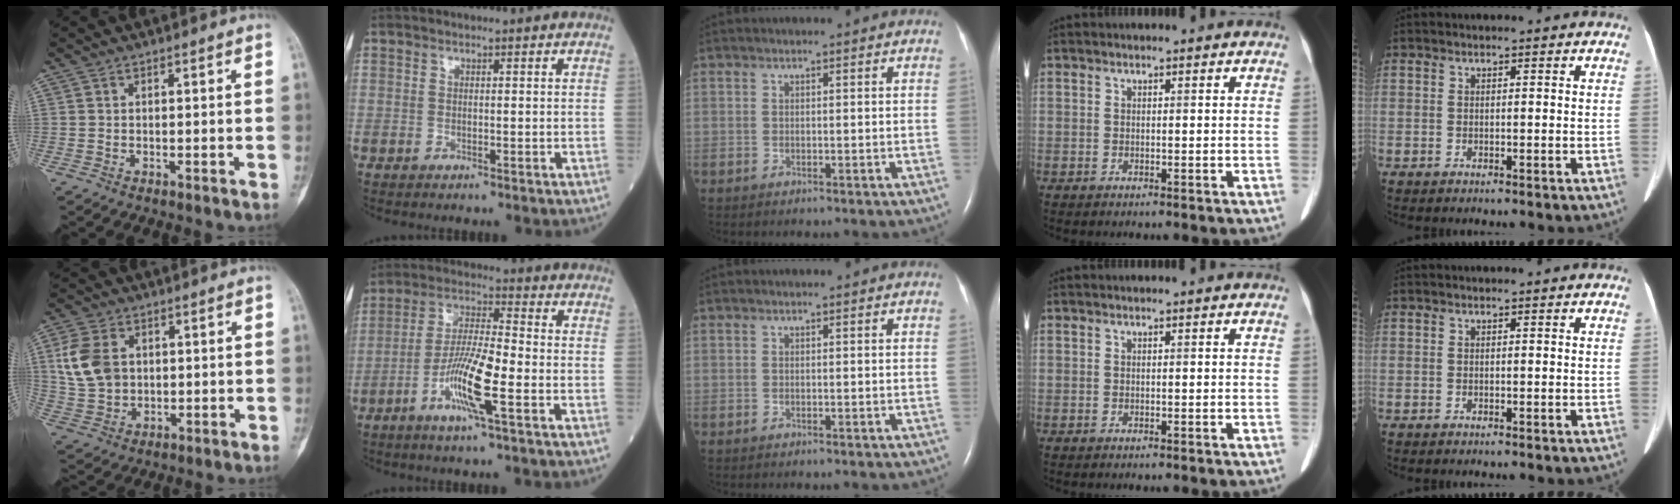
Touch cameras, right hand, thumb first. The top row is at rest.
{"thumb": {"total": 10.2, "force": [2.2, 7.6, 6.5], "torque": [-0.125, -0.002, 0.049]}, "index": {"total": 10.0, "force": [-3.8, 0.6, 9.2], "torque": [-0.184, -0.004, -0.074]}}